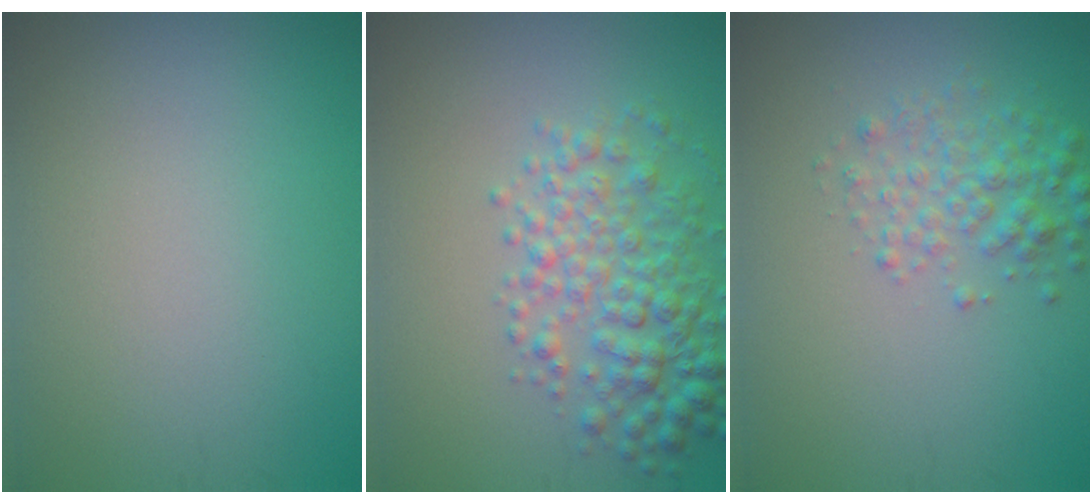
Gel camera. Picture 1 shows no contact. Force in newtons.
{"total": 5.0, "press": 5.0, "slide": 0.2}
{"total": 2.8, "press": 2.8, "slide": 0.0}